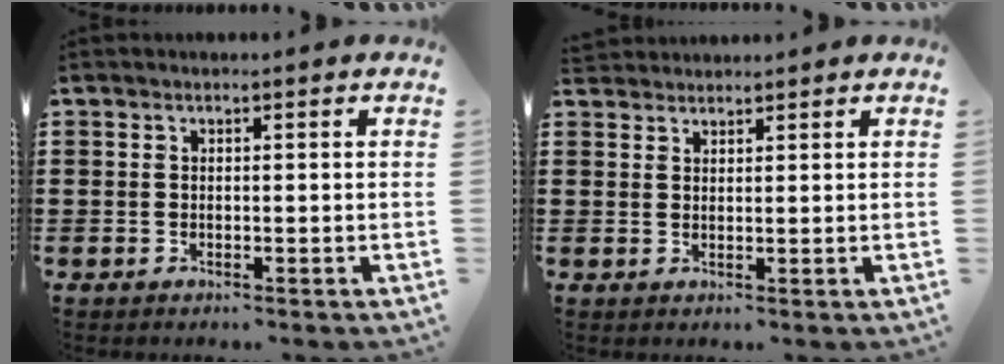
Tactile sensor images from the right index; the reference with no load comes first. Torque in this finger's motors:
{"motor_torque": [-0.55, 1.31, -0.04, -0.01]}